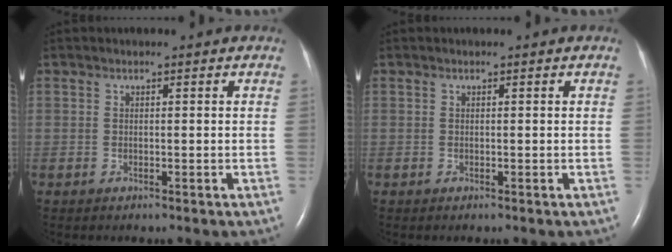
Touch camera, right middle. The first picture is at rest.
{"total": 0.0}